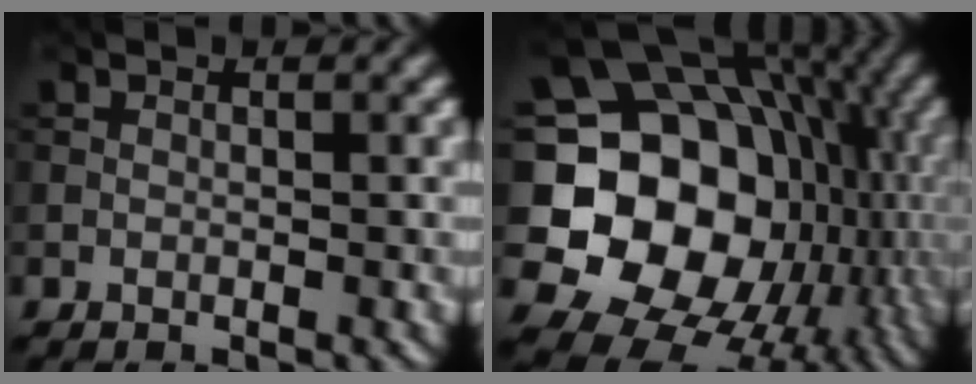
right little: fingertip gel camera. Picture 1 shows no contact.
{"total": 18.1, "force": [-2.2, 14.5, 10.6], "torque": [-0.183, -0.020, -0.037]}